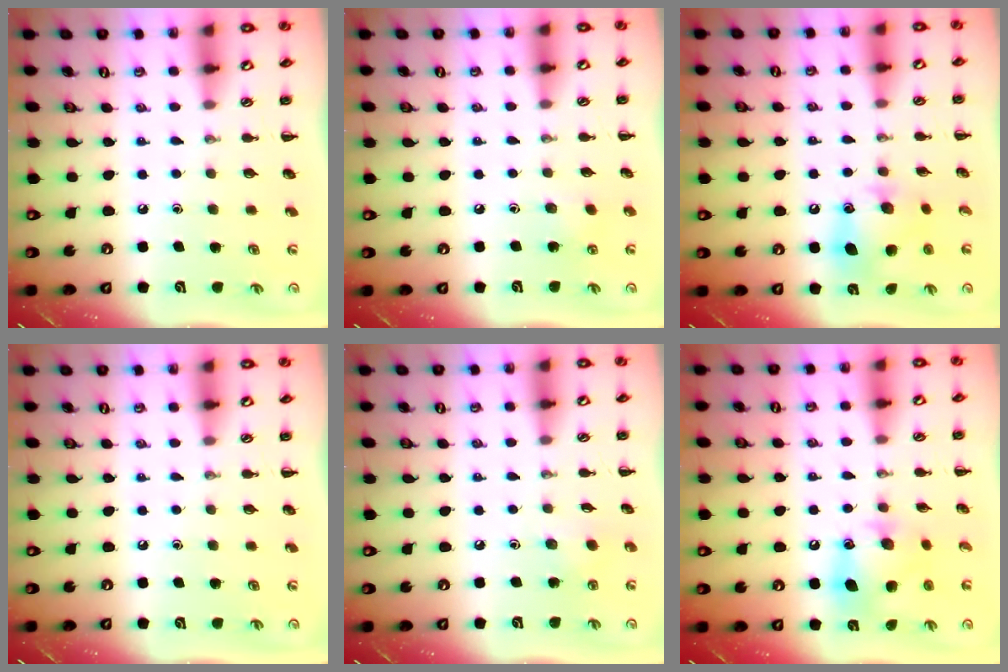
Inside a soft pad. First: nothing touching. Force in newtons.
{"total": 5.8, "press": 5.6, "slide": 1.5}
{"total": 11.4, "press": 11.3, "slide": 1.7}
{"total": 0.0}
{"total": 2.4, "press": 2.2, "slide": 0.9}
{"total": 11.8, "press": 11.7, "slide": 1.6}